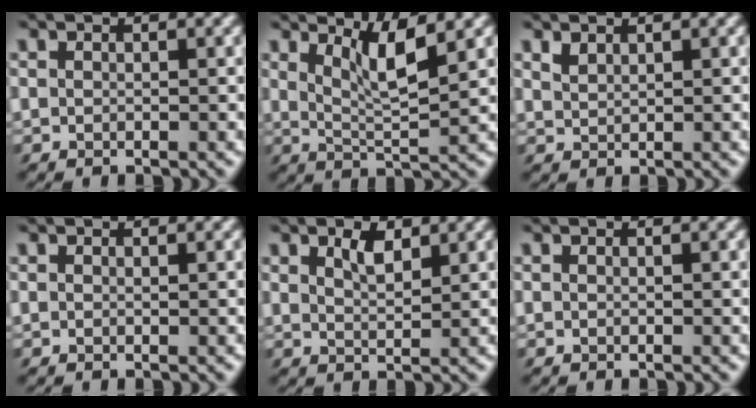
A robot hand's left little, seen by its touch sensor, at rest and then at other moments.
{"total": 3.4, "force": [2.0, -0.2, 2.8], "torque": [-0.052, -0.008, 0.036]}
{"total": 0.9, "force": [0.7, 0.2, 0.6], "torque": [-0.012, -0.001, 0.013]}
{"total": 0.0}
{"total": 1.7, "force": [1.0, 0.3, 1.3], "torque": [-0.026, -0.001, 0.017]}
{"total": 0.0}